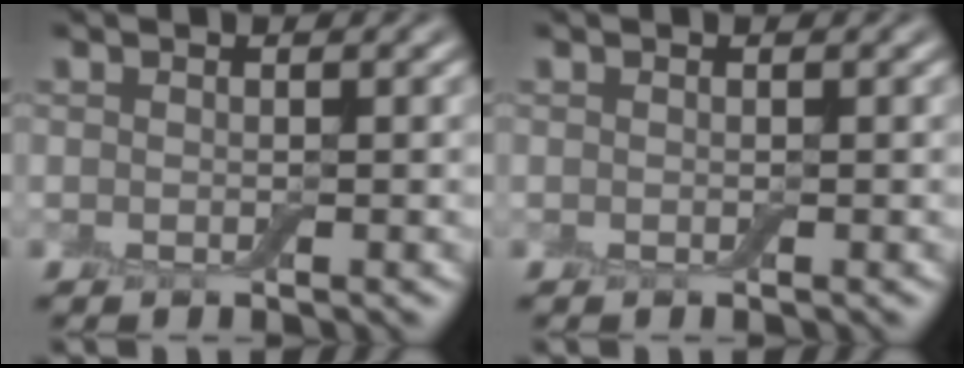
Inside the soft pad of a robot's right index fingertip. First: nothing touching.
{"total": 0.0}